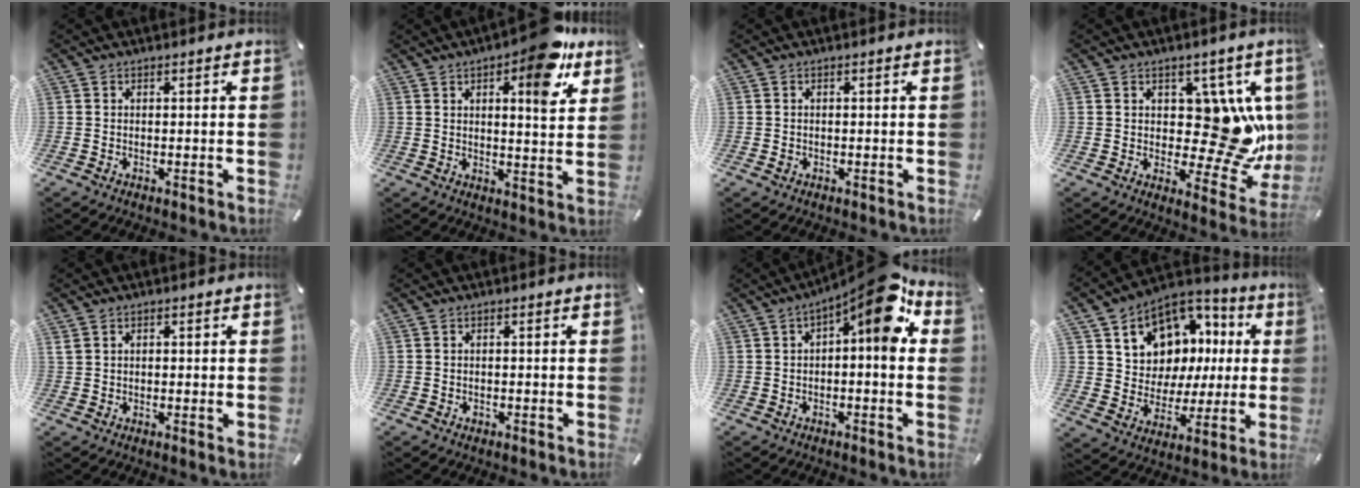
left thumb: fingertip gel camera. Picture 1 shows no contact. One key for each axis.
{"total": 12.0, "fx": 7.0, "fy": 3.7, "fz": 9.1, "tx": -0.116, "ty": -0.040, "tz": 0.109}
{"total": 0.6, "fx": -0.1, "fy": 0.4, "fz": 0.3, "tx": -0.006, "ty": 0.002, "tz": -0.003}
{"total": 16.2, "fx": 3.0, "fy": 10.0, "fz": 12.4, "tx": -0.148, "ty": -0.041, "tz": 0.063}
{"total": 1.7, "fx": 0.4, "fy": 1.1, "fz": 1.3, "tx": -0.026, "ty": 0.004, "tz": 0.006}
{"total": 0.5, "fx": -0.1, "fy": 0.4, "fz": 0.3, "tx": -0.005, "ty": 0.002, "tz": -0.004}
{"total": 11.4, "fx": 3.6, "fy": 2.9, "fz": 10.4, "tx": -0.140, "ty": -0.032, "tz": 0.052}
{"total": 11.4, "fx": 5.8, "fy": 9.4, "fz": 3.1, "tx": -0.069, "ty": -0.053, "tz": 0.117}